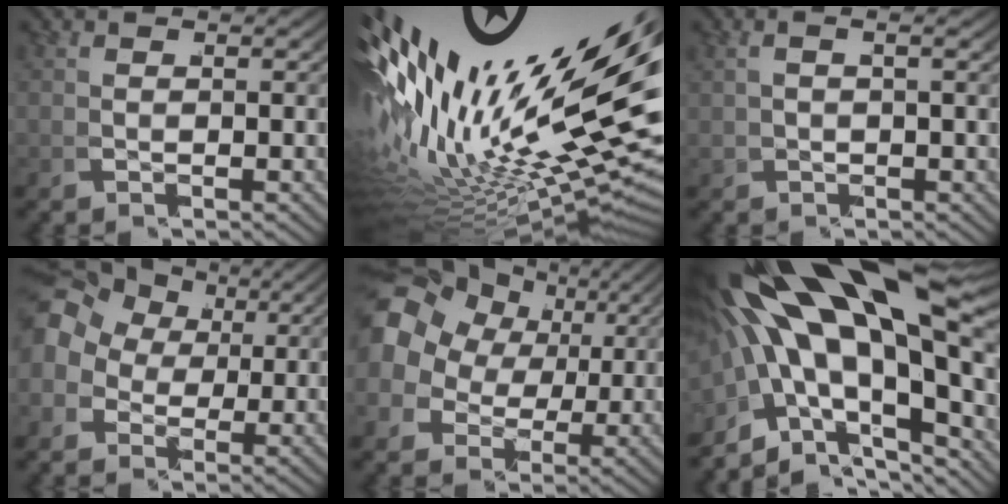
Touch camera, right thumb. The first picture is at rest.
{"total": 19.1, "force": [0.4, 11.3, 15.3], "torque": [-0.266, -0.025, 0.019]}
{"total": 1.1, "force": [0.2, -0.1, 1.1], "torque": [-0.010, 0.010, 0.007]}
{"total": 6.2, "force": [2.2, 5.4, 2.3], "torque": [-0.066, 0.006, 0.028]}
{"total": 10.1, "force": [3.0, 8.5, 4.6], "torque": [-0.117, -0.003, 0.041]}
{"total": 17.3, "force": [-0.2, 10.9, 13.4], "torque": [-0.269, -0.033, 0.008]}